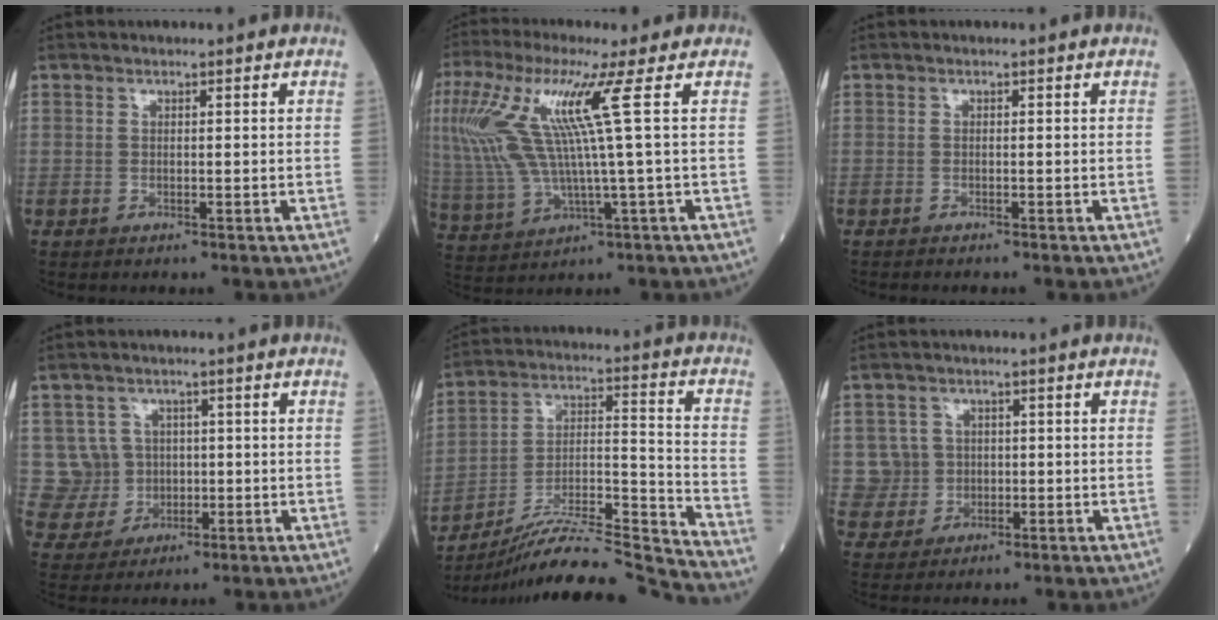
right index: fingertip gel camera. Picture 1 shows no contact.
{"total": 14.8, "force": [4.7, -0.1, 14.1], "torque": [-0.317, 0.015, 0.092]}
{"total": 1.3, "force": [-1.2, 0.0, 0.5], "torque": [-0.005, 0.000, -0.015]}
{"total": 6.1, "force": [0.9, 6.0, 0.1], "torque": [0.001, 0.016, 0.026]}
{"total": 20.4, "force": [-19.5, -2.2, 5.5], "torque": [-0.102, 0.006, -0.322]}
{"total": 4.5, "force": [0.4, 4.4, -0.4], "torque": [0.018, 0.013, 0.010]}